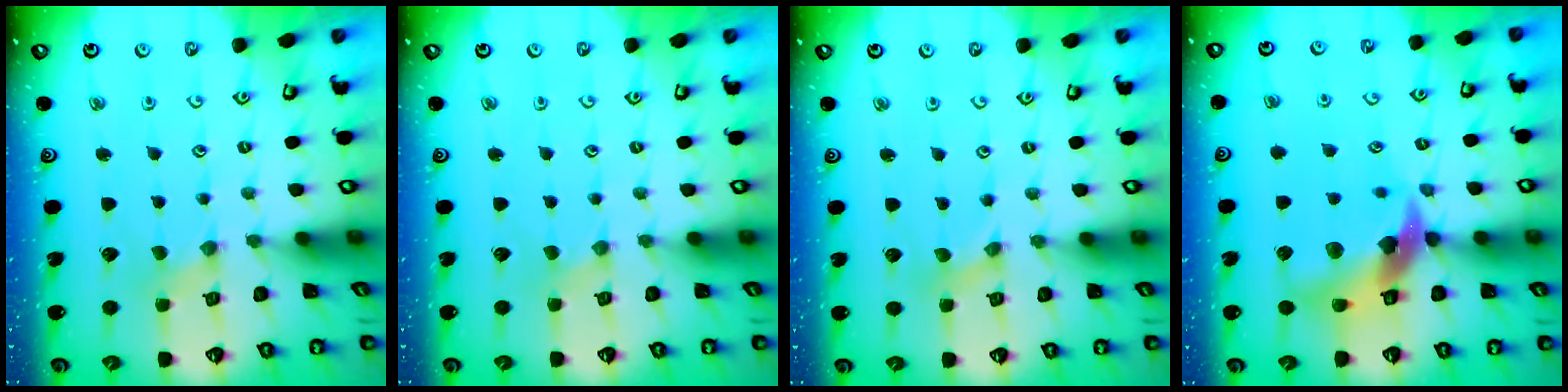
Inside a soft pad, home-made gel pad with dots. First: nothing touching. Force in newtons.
{"total": 0.0}
{"total": 0.0}
{"total": 13.7, "press": 13.6, "slide": 2.1}